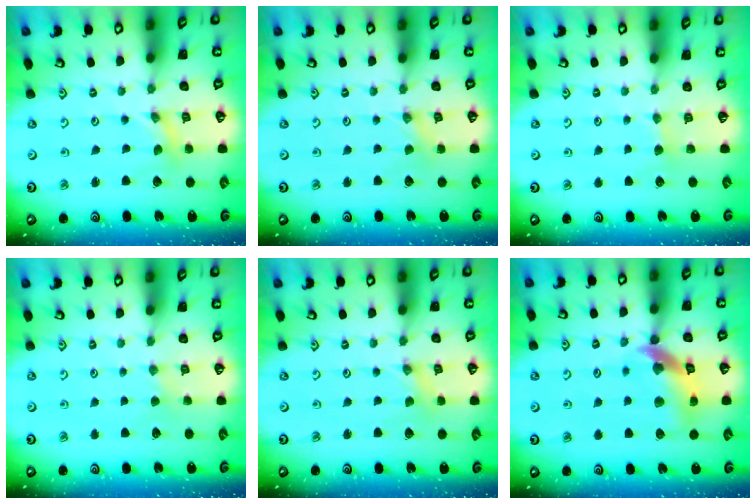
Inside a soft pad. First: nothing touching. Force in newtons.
{"total": 0.0}
{"total": 2.7, "press": 2.6, "slide": 0.4}
{"total": 1.7, "press": 1.6, "slide": 0.4}
{"total": 0.0}
{"total": 12.4, "press": 12.3, "slide": 1.7}